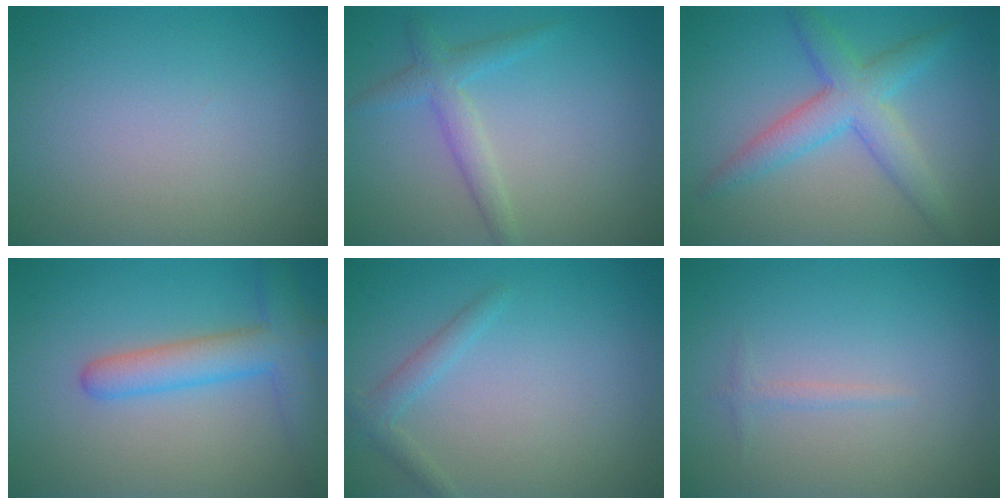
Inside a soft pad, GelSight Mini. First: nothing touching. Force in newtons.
{"total": 2.4, "press": 2.4, "slide": 0.1}
{"total": 4.7, "press": 4.7, "slide": 0.1}
{"total": 4.9, "press": 4.9, "slide": 0.1}
{"total": 1.6, "press": 1.6, "slide": 0.1}
{"total": 0.7, "press": 0.7, "slide": 0.0}